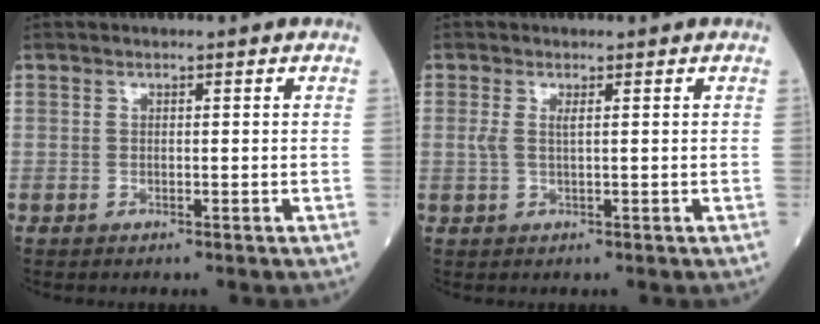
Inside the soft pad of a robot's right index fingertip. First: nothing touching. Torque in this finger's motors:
{"motor_torque": [-0.04, -0.01, 0.00, 0.01]}